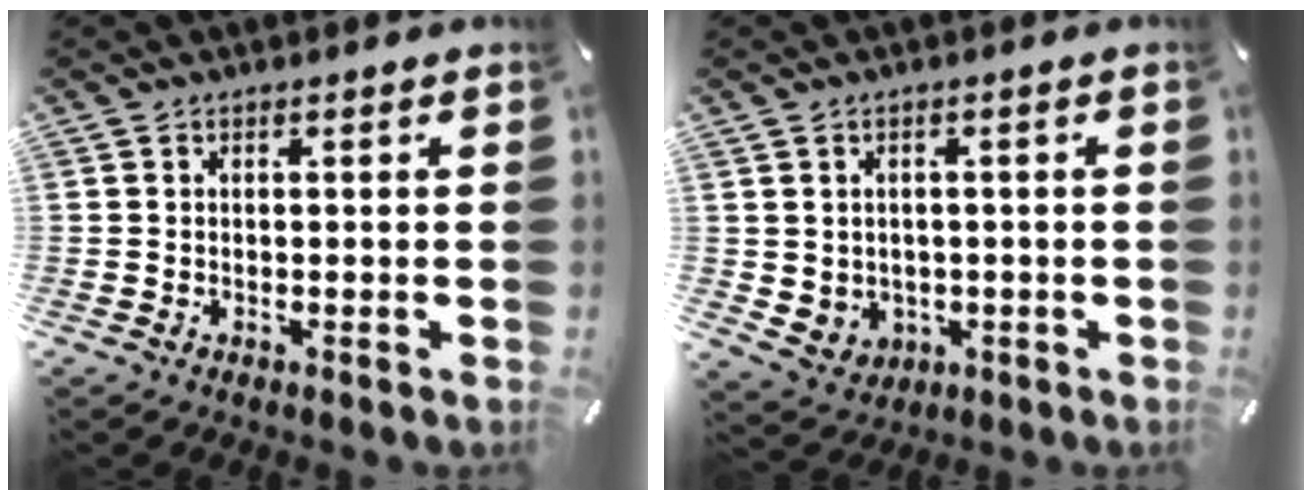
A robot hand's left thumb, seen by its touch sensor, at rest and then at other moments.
{"total": 3.9, "force": [1.1, 3.7, 0.4], "torque": [-0.009, -0.005, 0.020]}